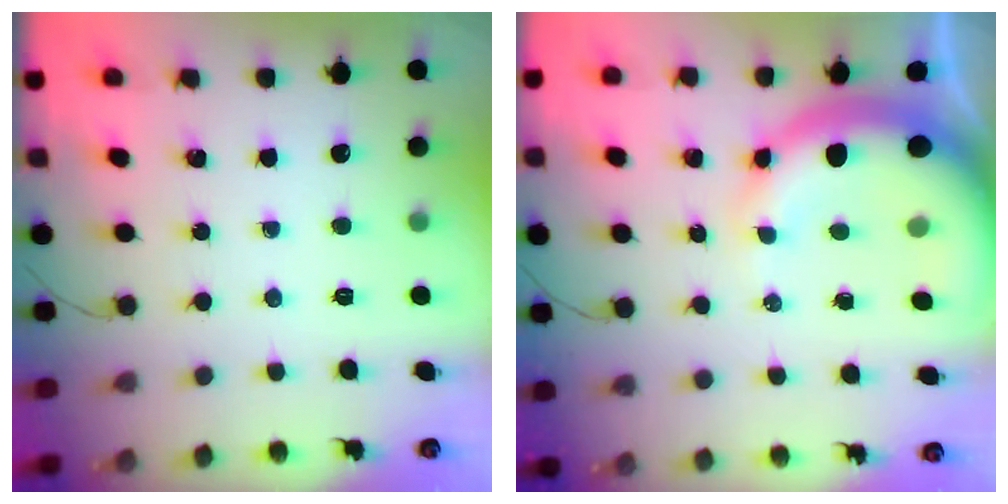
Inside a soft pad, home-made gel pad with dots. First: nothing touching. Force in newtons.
{"total": 14.1, "press": 13.8, "slide": 3.1}